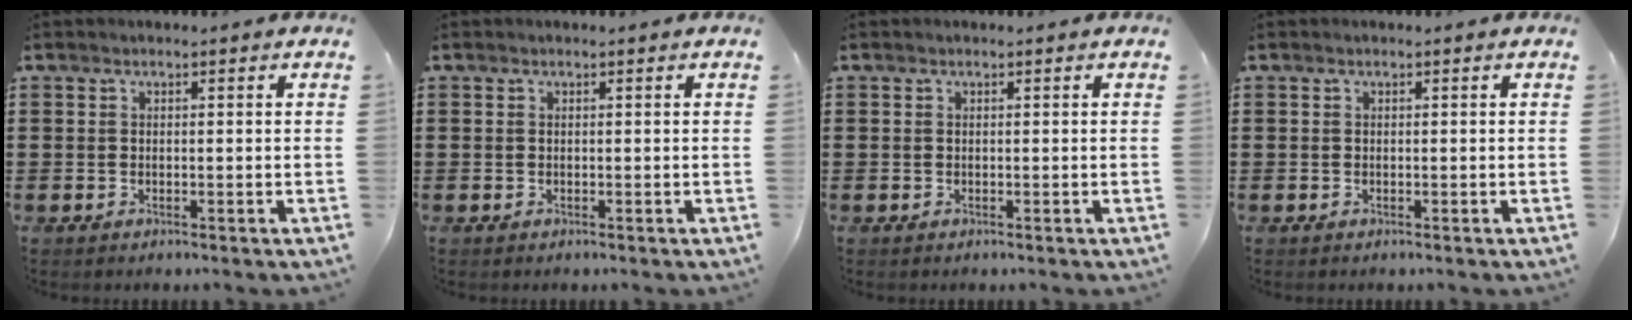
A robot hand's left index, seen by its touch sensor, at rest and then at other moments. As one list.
[{"total": 0.0}, {"total": 0.0}, {"total": 0.0}]